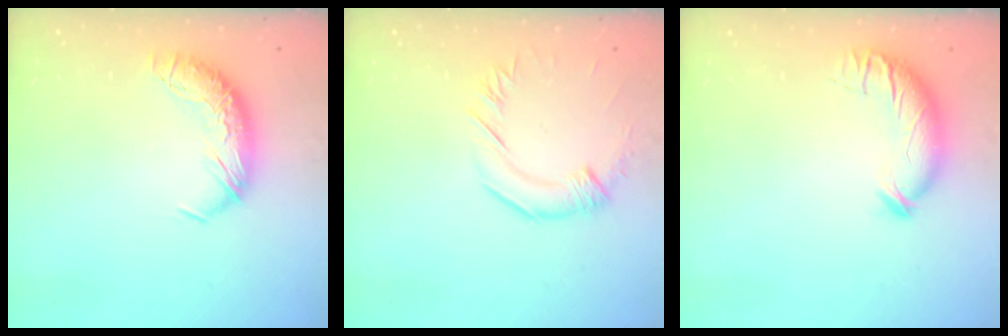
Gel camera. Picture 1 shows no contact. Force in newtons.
{"total": 1.0, "press": 1.0, "slide": 0.4}
{"total": 4.4, "press": 4.2, "slide": 1.3}